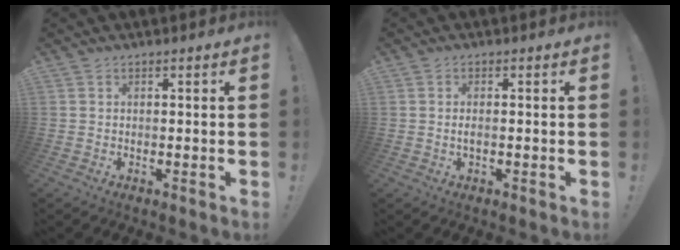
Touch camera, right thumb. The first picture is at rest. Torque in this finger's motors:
{"motor_torque": [-0.19, 0.12, 0.23, 0.13, 0.02]}